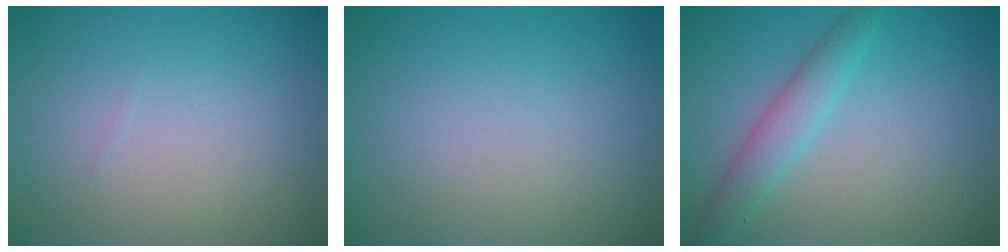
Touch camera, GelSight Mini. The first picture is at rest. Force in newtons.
{"total": 0.0}
{"total": 2.8, "press": 2.8, "slide": 0.1}